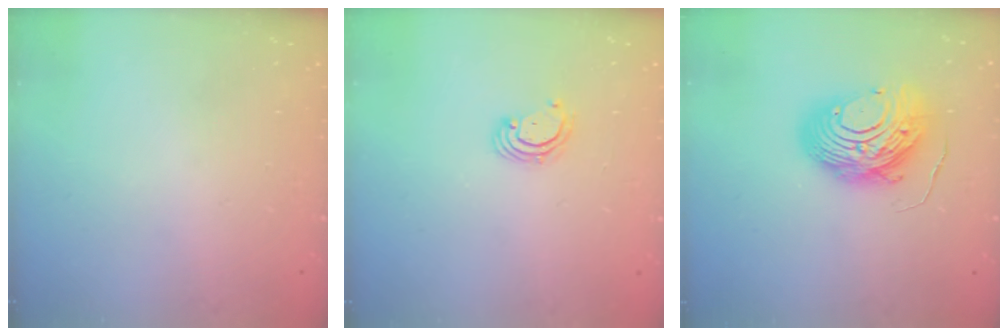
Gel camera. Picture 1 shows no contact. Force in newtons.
{"total": 3.2, "press": 3.2, "slide": 0.3}
{"total": 12.2, "press": 12.1, "slide": 1.2}